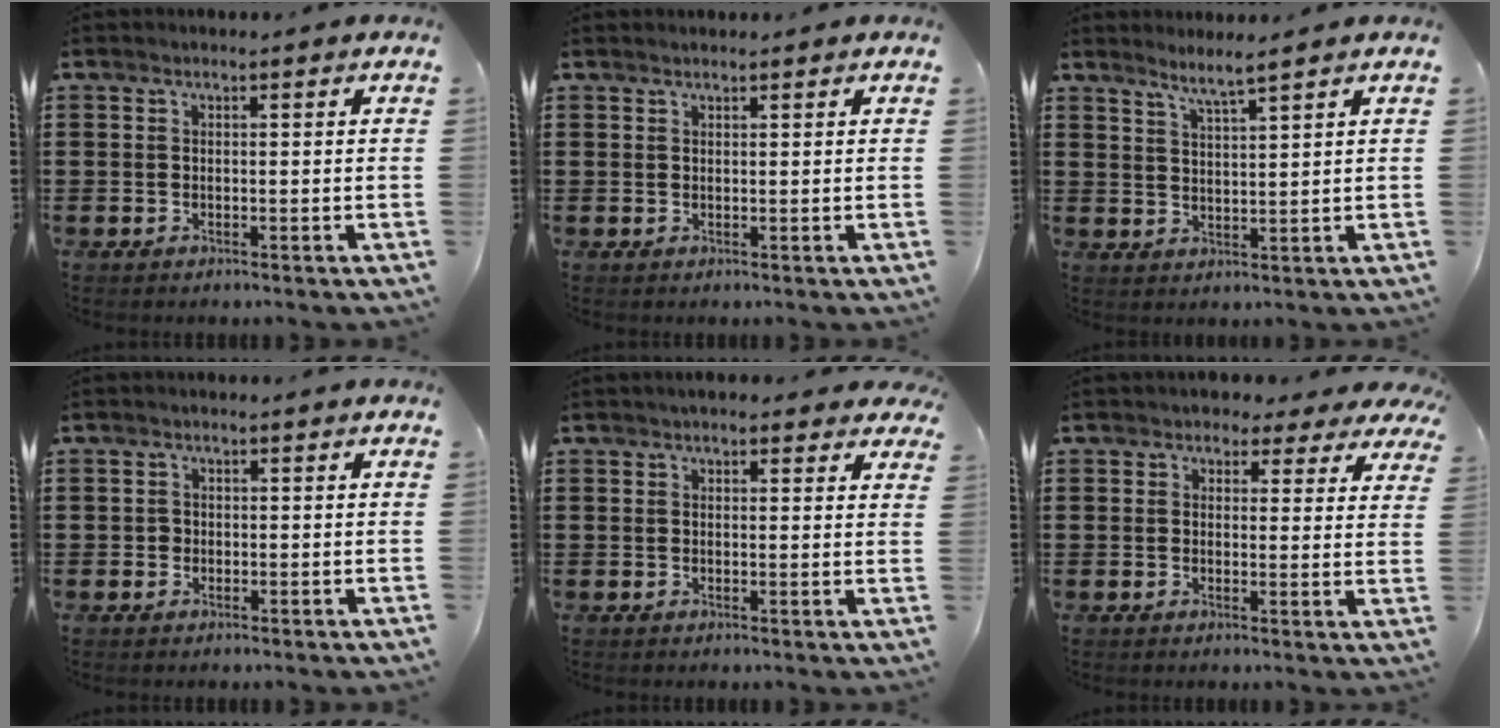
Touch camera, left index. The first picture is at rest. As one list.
[{"total": 0.6, "force": [0.6, 0.1, 0.1], "torque": [-0.004, 0.000, 0.011]}, {"total": 3.2, "force": [2.8, -0.7, 1.2], "torque": [-0.032, -0.007, 0.050]}, {"total": 1.0, "force": [-0.2, 1.0, 0.3], "torque": [-0.009, 0.006, -0.005]}, {"total": 2.3, "force": [2.1, 0.7, 0.7], "torque": [-0.019, 0.005, 0.037]}, {"total": 2.6, "force": [2.1, 1.5, 0.6], "torque": [-0.017, -0.001, 0.035]}]